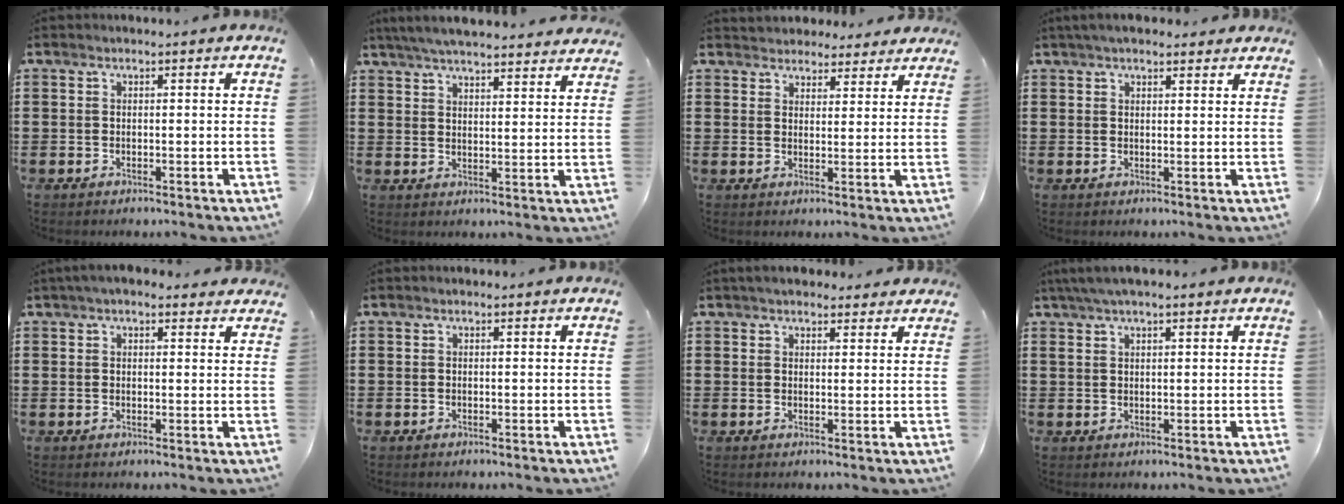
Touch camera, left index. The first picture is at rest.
{"total": 5.7, "force": [5.4, 0.0, 1.5], "torque": [-0.047, -0.022, 0.098]}
{"total": 3.6, "force": [3.4, 1.0, -0.2], "torque": [-0.008, -0.007, 0.066]}
{"total": 3.3, "force": [2.8, 1.0, 1.3], "torque": [-0.032, 0.004, 0.052]}
{"total": 3.0, "force": [2.5, 0.9, 1.4], "torque": [-0.033, 0.003, 0.047]}
{"total": 0.0}
{"total": 2.8, "force": [2.6, 0.9, 0.6], "torque": [-0.017, 0.000, 0.048]}
{"total": 3.4, "force": [2.2, 1.0, 2.4], "torque": [-0.050, 0.008, 0.040]}